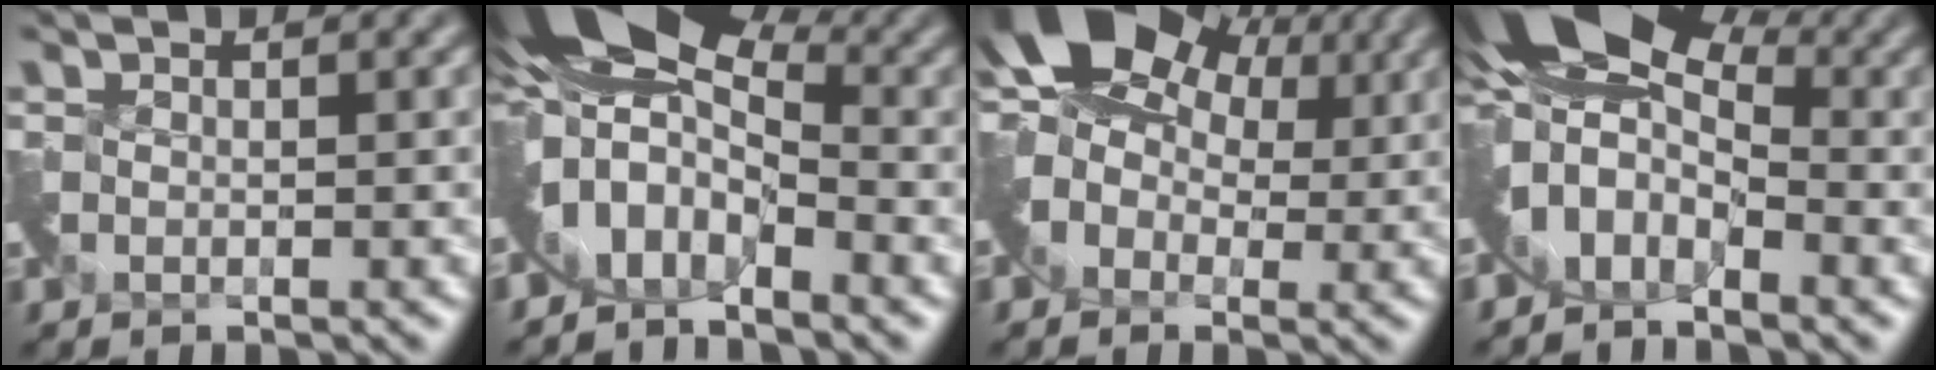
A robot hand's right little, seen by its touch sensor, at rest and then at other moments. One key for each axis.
{"total": 9.5, "fx": -0.5, "fy": 5.7, "fz": 7.6, "tx": -0.141, "ty": -0.003, "tz": -0.023}
{"total": 9.3, "fx": 3.3, "fy": 6.6, "fz": 5.8, "tx": -0.102, "ty": 0.008, "tz": 0.052}
{"total": 8.9, "fx": 0.3, "fy": 5.7, "fz": 6.8, "tx": -0.130, "ty": -0.003, "tz": -0.007}